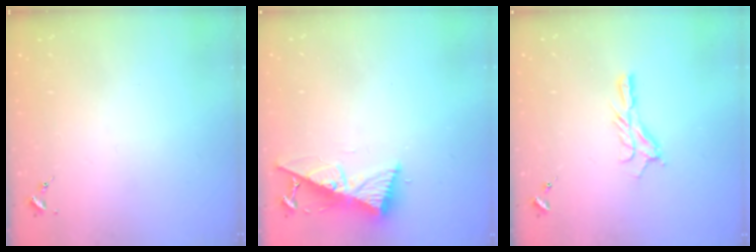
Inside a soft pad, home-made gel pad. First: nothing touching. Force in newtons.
{"total": 10.6, "press": 10.5, "slide": 1.2}
{"total": 9.5, "press": 9.5, "slide": 0.4}